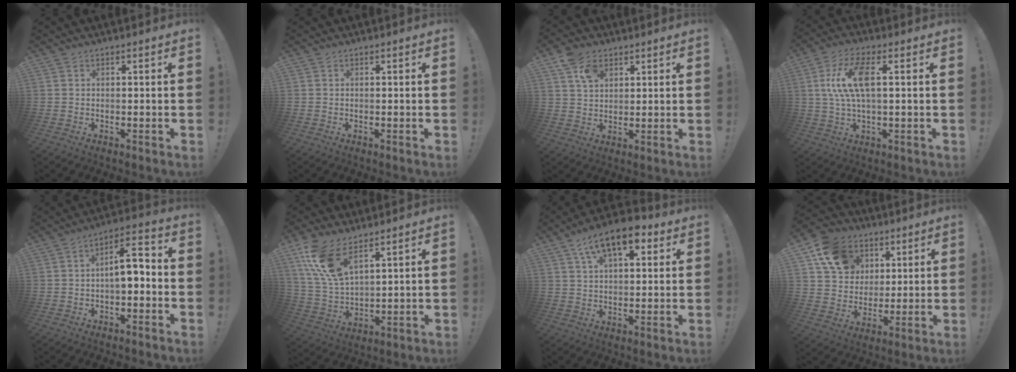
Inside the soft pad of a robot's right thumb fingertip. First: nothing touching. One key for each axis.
{"total": 0.0}
{"total": 7.9, "fx": 4.1, "fy": 5.2, "fz": 4.2, "tx": -0.063, "ty": -0.009, "tz": 0.078}
{"total": 12.1, "fx": 2.1, "fy": 4.4, "fz": 11.1, "tx": -0.213, "ty": 0.000, "tz": 0.035}
{"total": 8.5, "fx": -0.6, "fy": 3.5, "fz": 7.7, "tx": -0.114, "ty": 0.005, "tz": -0.011}
{"total": 13.2, "fx": 8.5, "fy": 5.5, "fz": 8.5, "tx": -0.189, "ty": -0.041, "tz": 0.160}
{"total": 12.8, "fx": 6.3, "fy": 5.9, "fz": 9.5, "tx": -0.148, "ty": -0.015, "tz": 0.109}
{"total": 14.5, "fx": 6.5, "fy": 11.5, "fz": 5.8, "tx": -0.088, "ty": -0.023, "tz": 0.131}